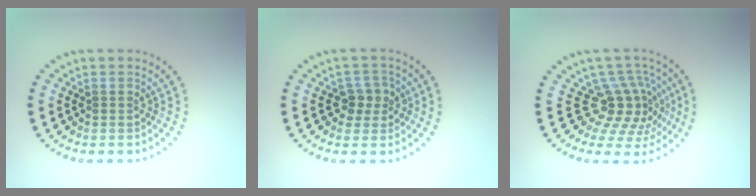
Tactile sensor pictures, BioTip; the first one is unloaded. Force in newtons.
{"total": 2.1, "press": 1.9, "slide": 0.8}
{"total": 4.4, "press": 3.0, "slide": 3.2}